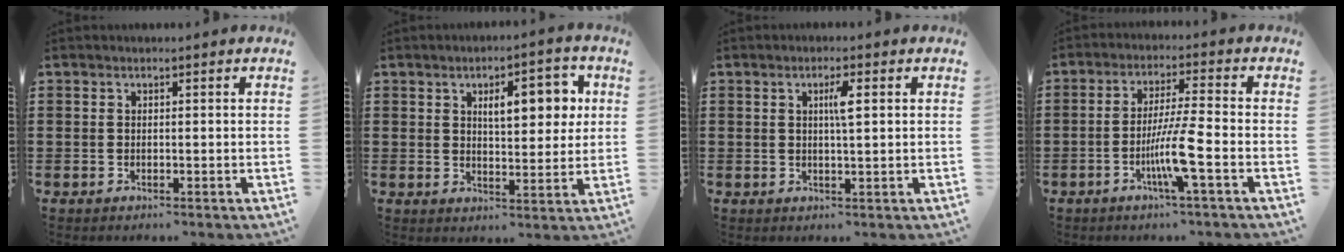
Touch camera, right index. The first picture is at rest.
{"total": 7.7, "force": [2.6, 3.0, 6.7], "torque": [-0.094, -0.006, 0.033]}
{"total": 2.7, "force": [0.7, 0.3, 2.6], "torque": [-0.045, -0.001, 0.007]}
{"total": 7.1, "force": [-2.8, -0.2, 6.6], "torque": [-0.129, -0.014, -0.055]}